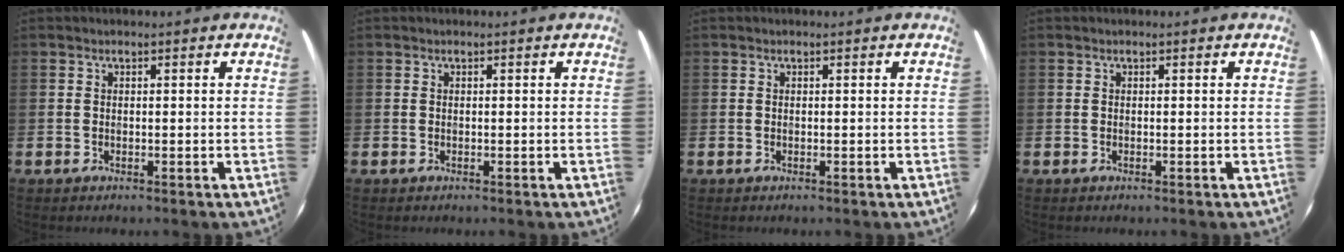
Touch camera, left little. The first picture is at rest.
{"total": 0.0}
{"total": 0.0}
{"total": 0.0}